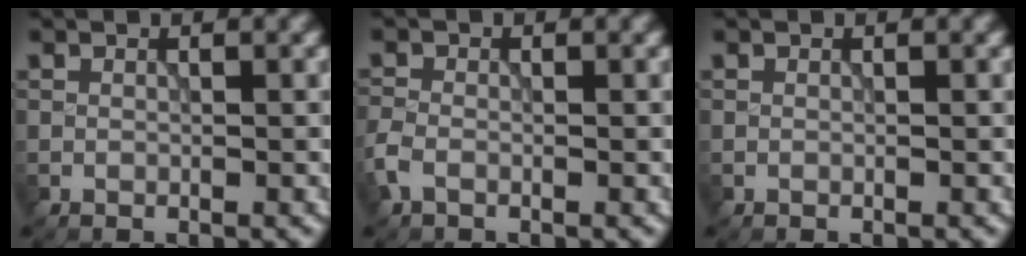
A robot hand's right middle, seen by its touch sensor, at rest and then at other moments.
{"total": 1.8, "force": [-1.0, 1.0, 1.0], "torque": [-0.029, 0.000, -0.029]}
{"total": 0.0}